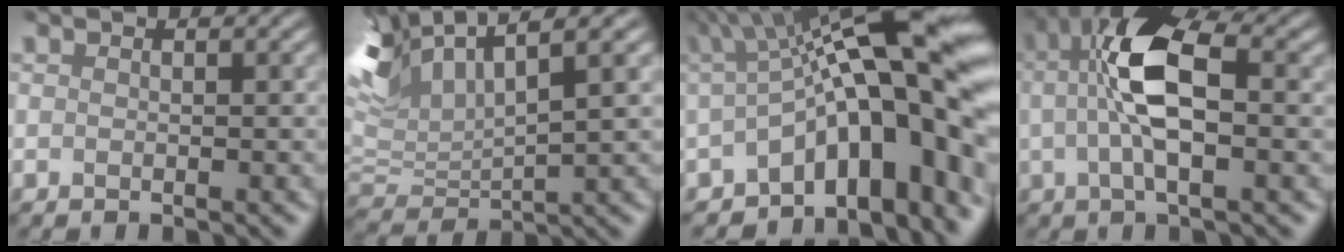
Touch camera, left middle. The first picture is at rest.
{"total": 7.9, "force": [6.7, 2.4, 3.6], "torque": [-0.088, 0.019, 0.123]}
{"total": 14.4, "force": [-0.8, 5.0, 13.5], "torque": [-0.158, 0.038, -0.012]}
{"total": 7.2, "force": [1.6, 2.9, 6.4], "torque": [-0.137, 0.019, 0.018]}